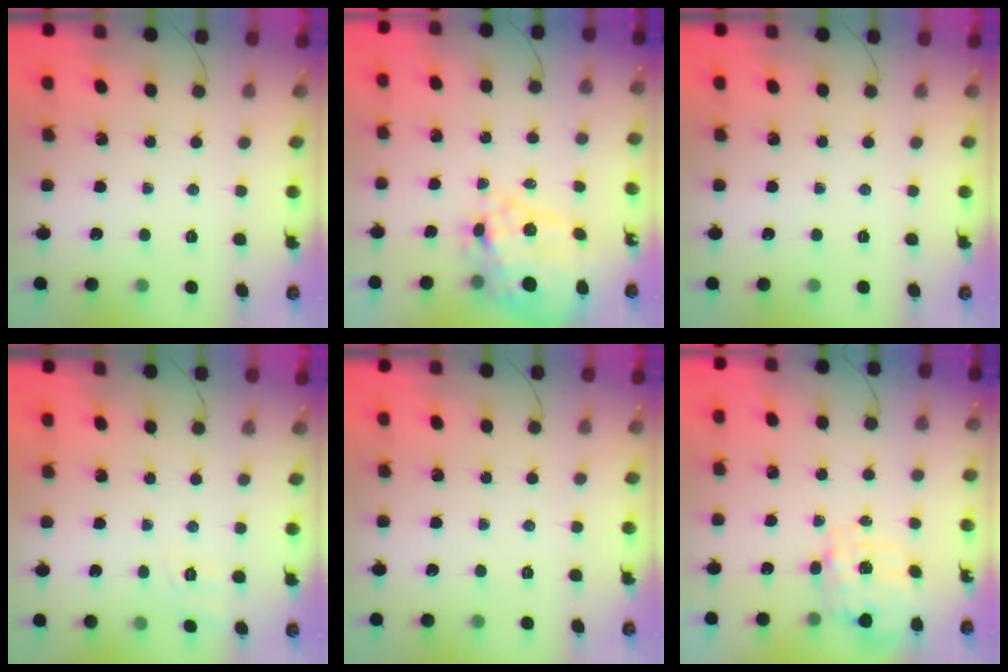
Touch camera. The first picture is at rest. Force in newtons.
{"total": 17.9, "press": 17.5, "slide": 3.7}
{"total": 0.0}
{"total": 6.7, "press": 6.4, "slide": 2.0}
{"total": 0.0}
{"total": 2.9, "press": 2.7, "slide": 0.9}